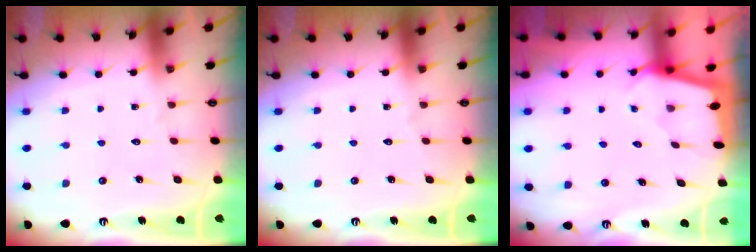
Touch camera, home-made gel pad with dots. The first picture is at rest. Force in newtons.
{"total": 0.0}
{"total": 1.7, "press": 1.7, "slide": 0.1}